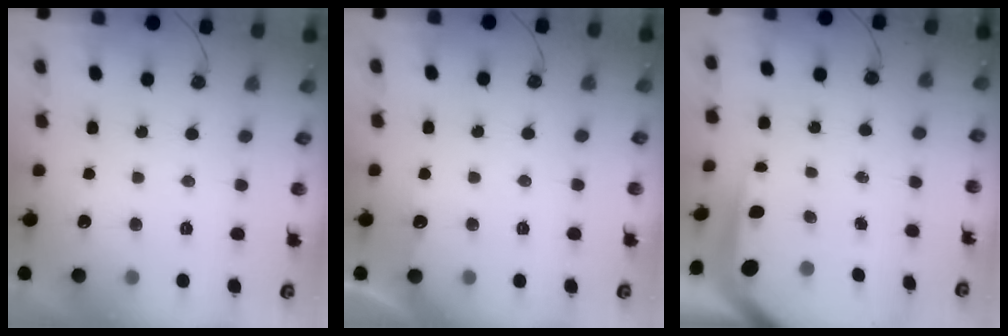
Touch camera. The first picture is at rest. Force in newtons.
{"total": 3.7, "press": 3.7, "slide": 0.5}
{"total": 5.0, "press": 5.0, "slide": 0.5}